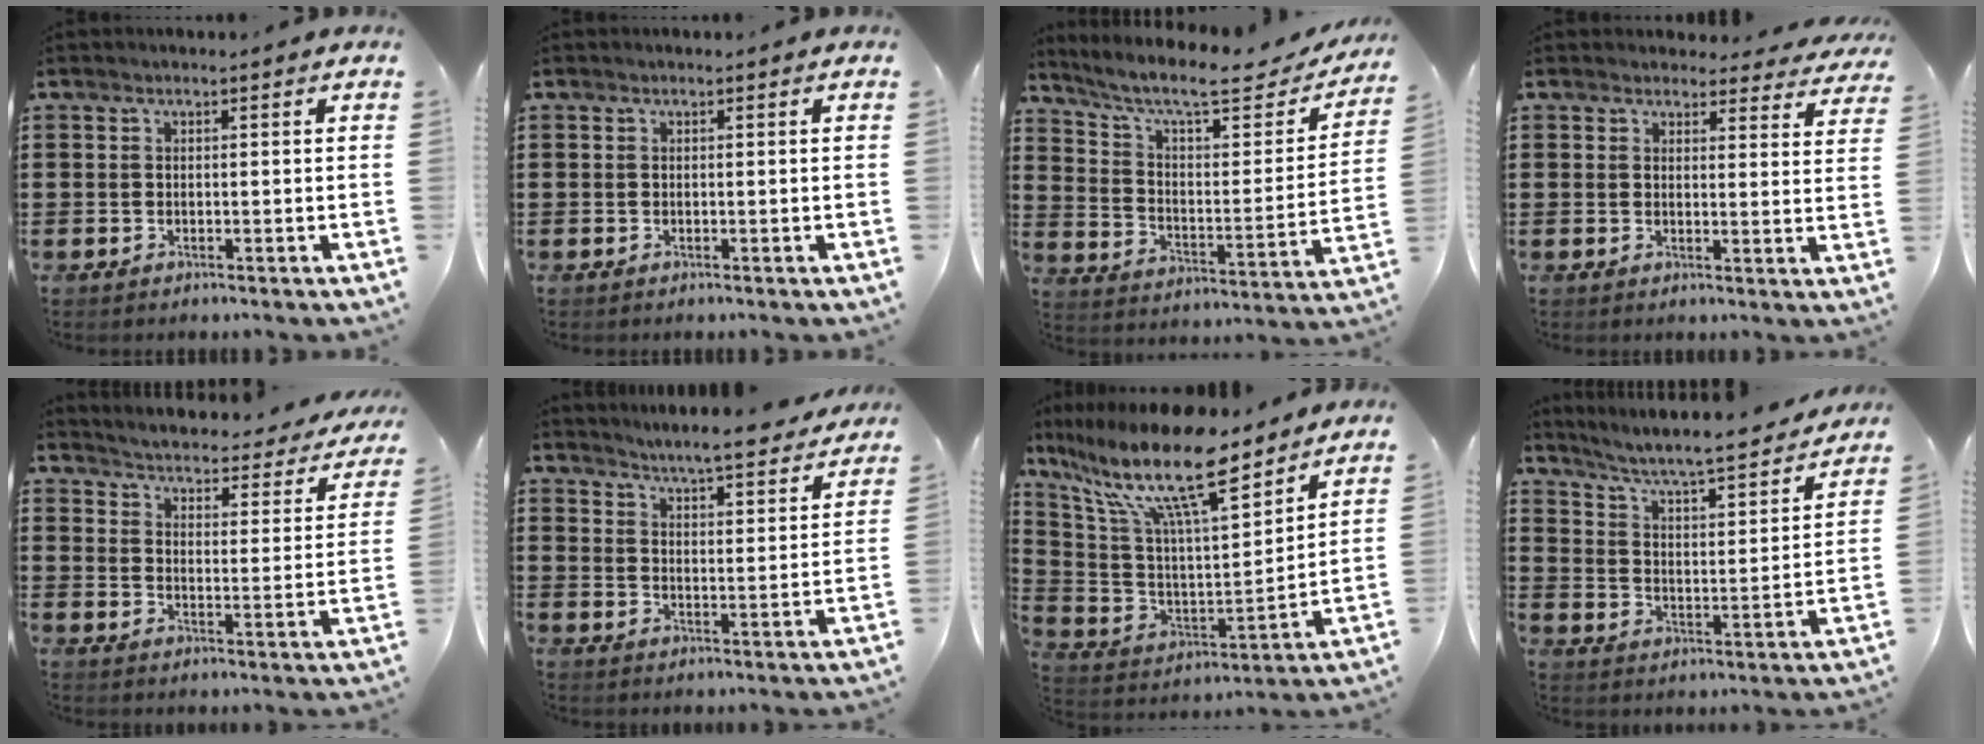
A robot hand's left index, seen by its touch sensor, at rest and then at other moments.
{"total": 0.0}
{"total": 9.2, "force": [7.0, 1.5, 5.7], "torque": [-0.123, -0.047, 0.112]}
{"total": 3.5, "force": [3.4, 0.8, 0.6], "torque": [-0.016, -0.014, 0.061]}
{"total": 3.1, "force": [3.0, -0.3, 0.5], "torque": [-0.031, -0.032, 0.042]}
{"total": 4.5, "force": [4.4, -0.8, 0.3], "torque": [-0.030, -0.037, 0.072]}
{"total": 16.2, "force": [11.2, 3.1, 11.3], "torque": [-0.252, -0.067, 0.185]}
{"total": 5.4, "force": [4.9, -0.1, 2.3], "torque": [-0.068, -0.043, 0.072]}